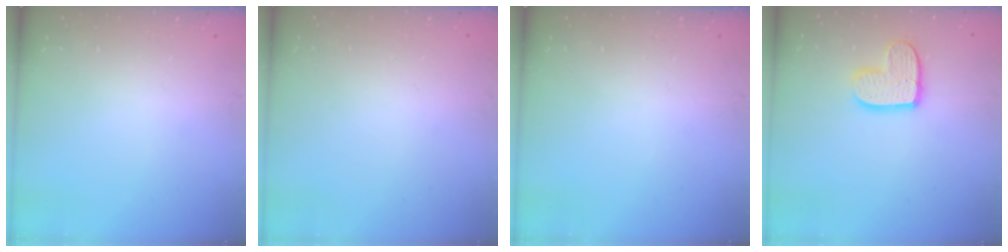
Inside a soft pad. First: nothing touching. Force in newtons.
{"total": 0.0}
{"total": 0.0}
{"total": 11.5, "press": 11.4, "slide": 1.0}